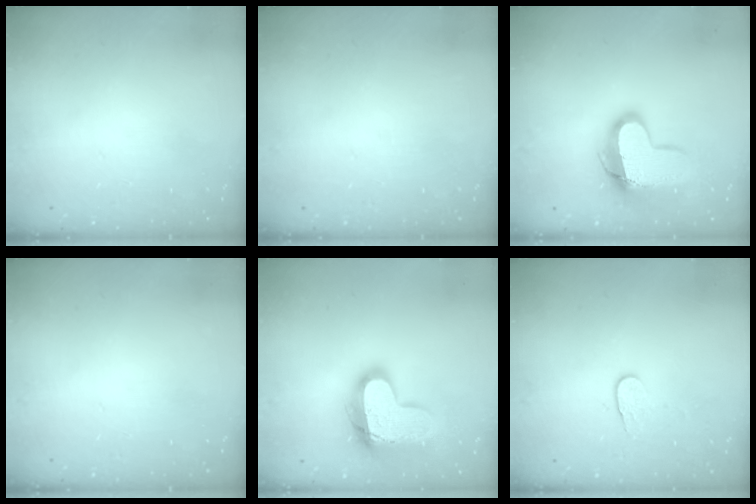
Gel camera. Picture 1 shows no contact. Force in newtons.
{"total": 0.0}
{"total": 14.4, "press": 14.4, "slide": 1.0}
{"total": 0.0}
{"total": 17.1, "press": 17.0, "slide": 1.6}
{"total": 4.0, "press": 4.0, "slide": 0.5}